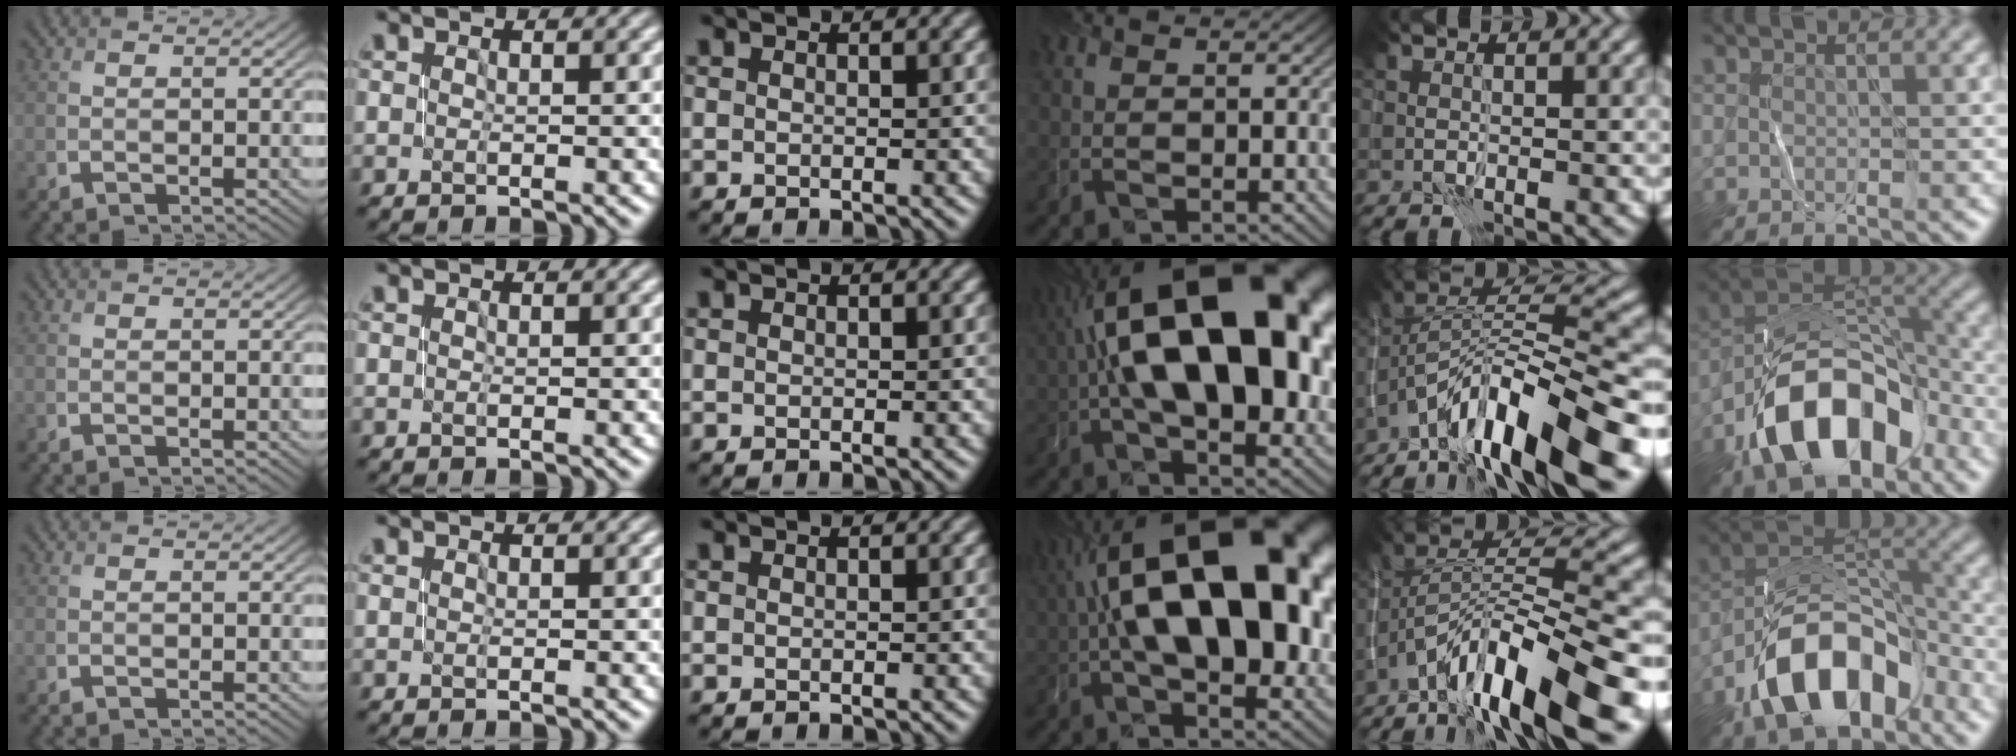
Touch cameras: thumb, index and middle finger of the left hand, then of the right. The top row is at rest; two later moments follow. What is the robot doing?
{"motion": "close", "object": "stapler"}